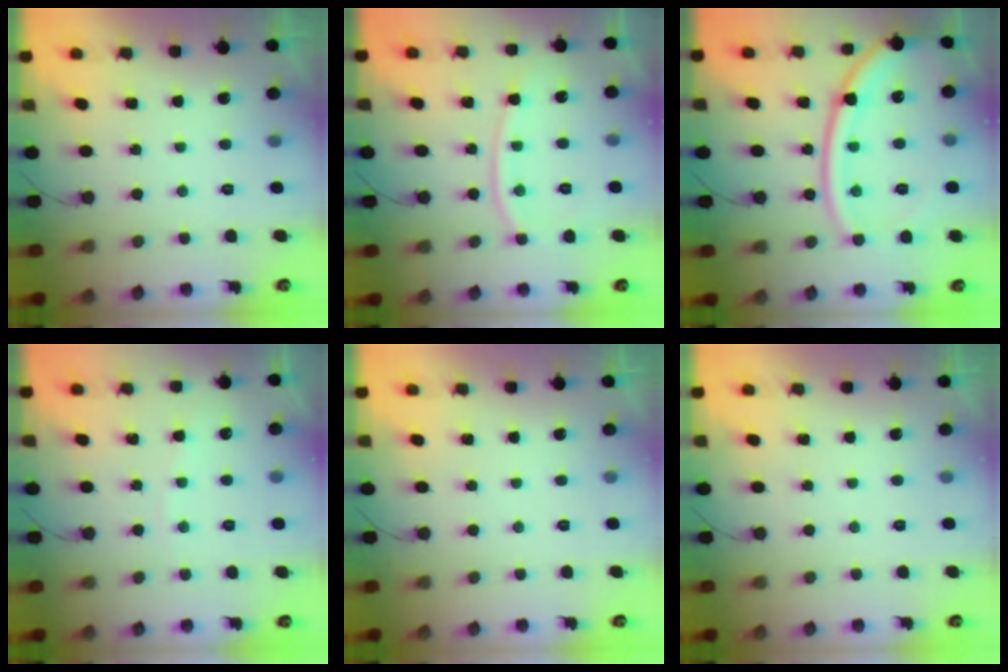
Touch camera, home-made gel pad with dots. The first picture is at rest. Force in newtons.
{"total": 10.0, "press": 10.0, "slide": 1.1}
{"total": 18.3, "press": 18.2, "slide": 1.8}
{"total": 2.9, "press": 2.9, "slide": 0.4}
{"total": 0.0}
{"total": 0.0}